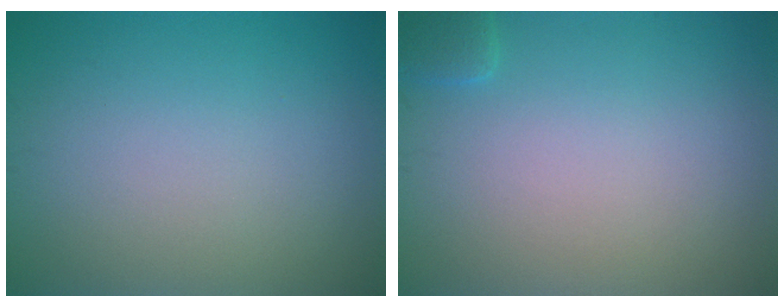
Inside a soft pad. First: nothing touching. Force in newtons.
{"total": 1.1, "press": 1.0, "slide": 0.1}